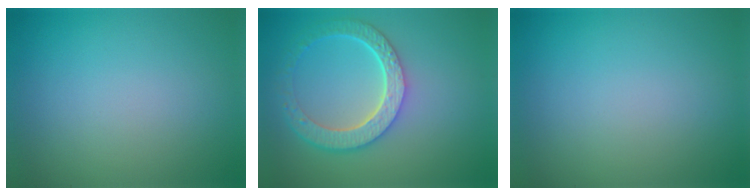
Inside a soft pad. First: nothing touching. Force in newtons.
{"total": 5.7, "press": 4.3, "slide": 3.7}
{"total": 0.0}